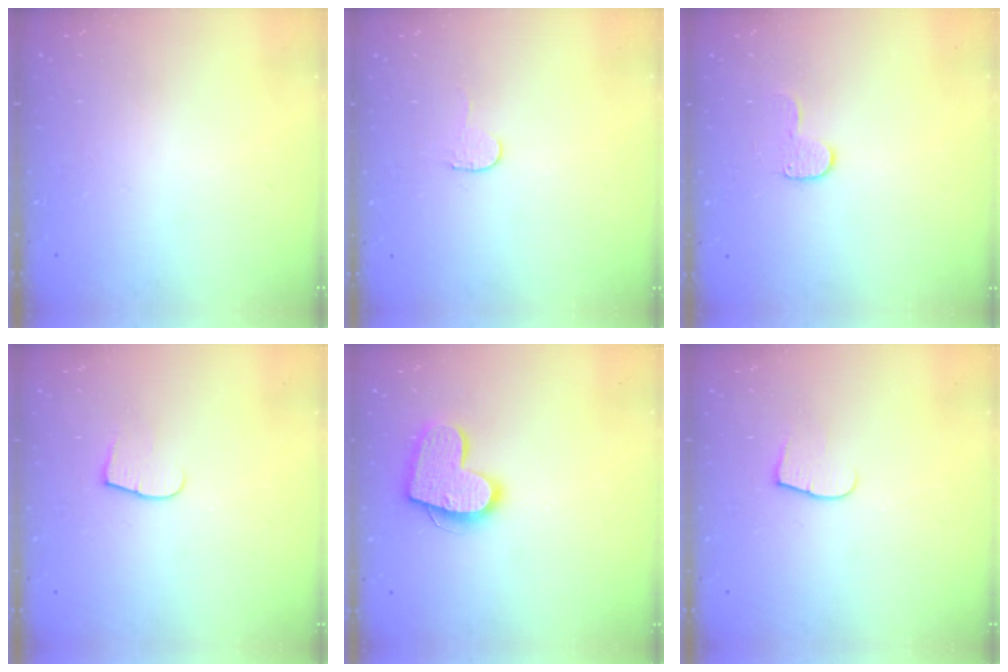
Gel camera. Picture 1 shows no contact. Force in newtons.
{"total": 2.3, "press": 2.3, "slide": 0.2}
{"total": 5.5, "press": 5.5, "slide": 0.5}
{"total": 5.7, "press": 5.7, "slide": 0.5}
{"total": 15.3, "press": 15.3, "slide": 1.1}
{"total": 5.7, "press": 5.7, "slide": 0.5}